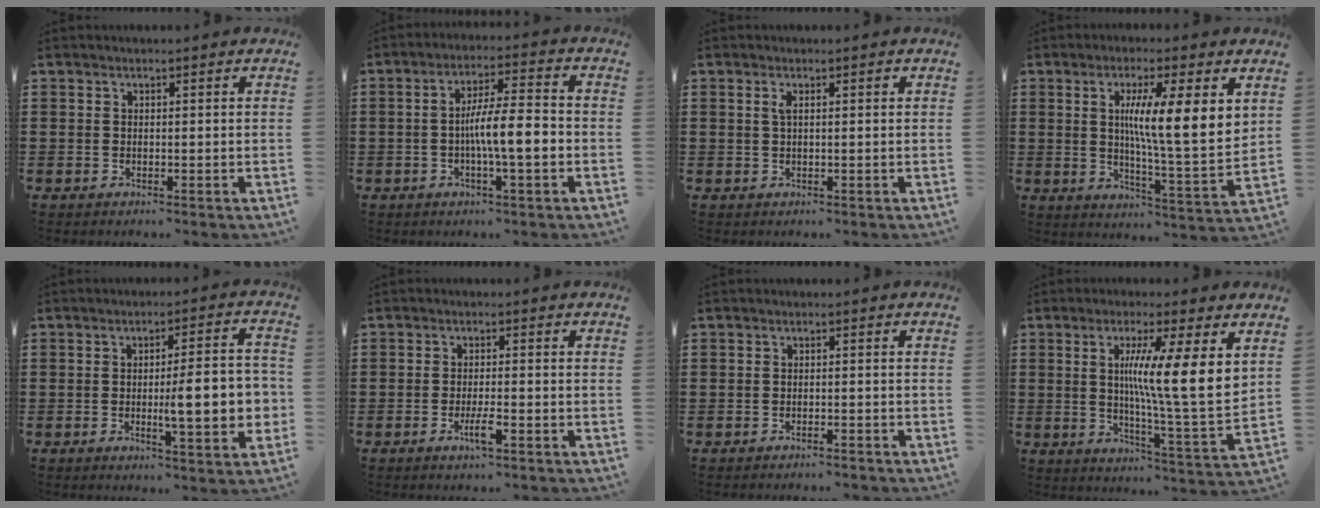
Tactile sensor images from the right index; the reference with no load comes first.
{"total": 7.7, "force": [-1.3, 1.3, 7.5], "torque": [-0.130, 0.006, -0.025]}
{"total": 1.5, "force": [0.4, 0.4, 1.4], "torque": [-0.028, 0.004, 0.005]}
{"total": 10.1, "force": [3.4, 1.2, 9.4], "torque": [-0.169, -0.015, 0.051]}
{"total": 9.7, "force": [-1.3, 2.0, 9.4], "torque": [-0.131, -0.010, -0.025]}
{"total": 3.5, "force": [-1.7, 0.4, 3.0], "torque": [-0.064, -0.007, -0.034]}
{"total": 1.1, "force": [-1.1, -0.1, 0.3], "torque": [-0.008, 0.001, -0.022]}
{"total": 10.7, "force": [3.7, 0.4, 10.1], "torque": [-0.173, -0.022, 0.053]}